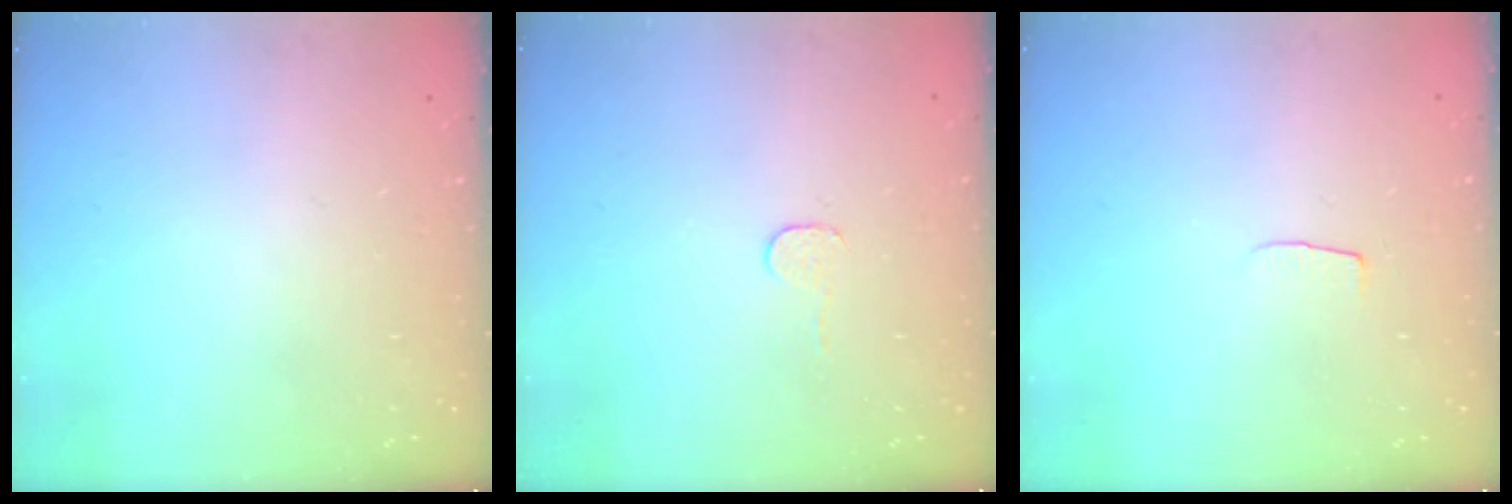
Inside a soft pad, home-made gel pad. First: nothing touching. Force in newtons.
{"total": 3.0, "press": 3.0, "slide": 0.3}
{"total": 3.7, "press": 3.7, "slide": 0.3}